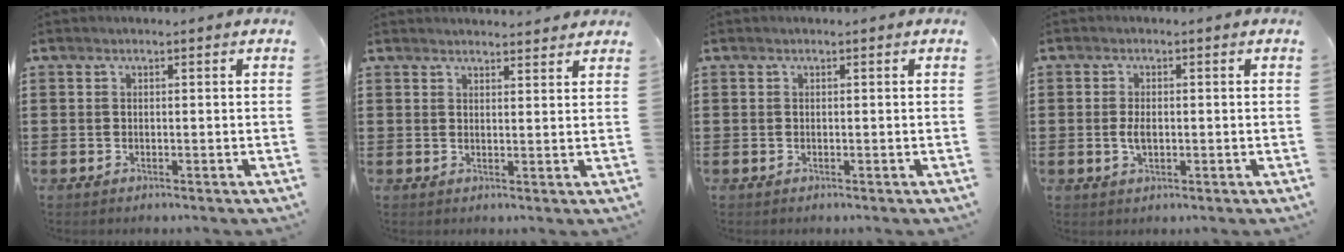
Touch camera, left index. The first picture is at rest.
{"total": 2.2, "force": [2.2, 0.0, 0.1], "torque": [-0.008, -0.003, 0.044]}
{"total": 0.0}
{"total": 2.5, "force": [-0.2, 1.2, 2.1], "torque": [-0.050, -0.001, -0.008]}